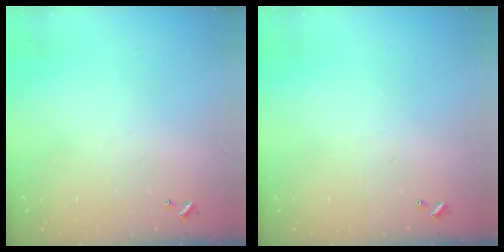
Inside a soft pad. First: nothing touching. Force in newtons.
{"total": 0.0}